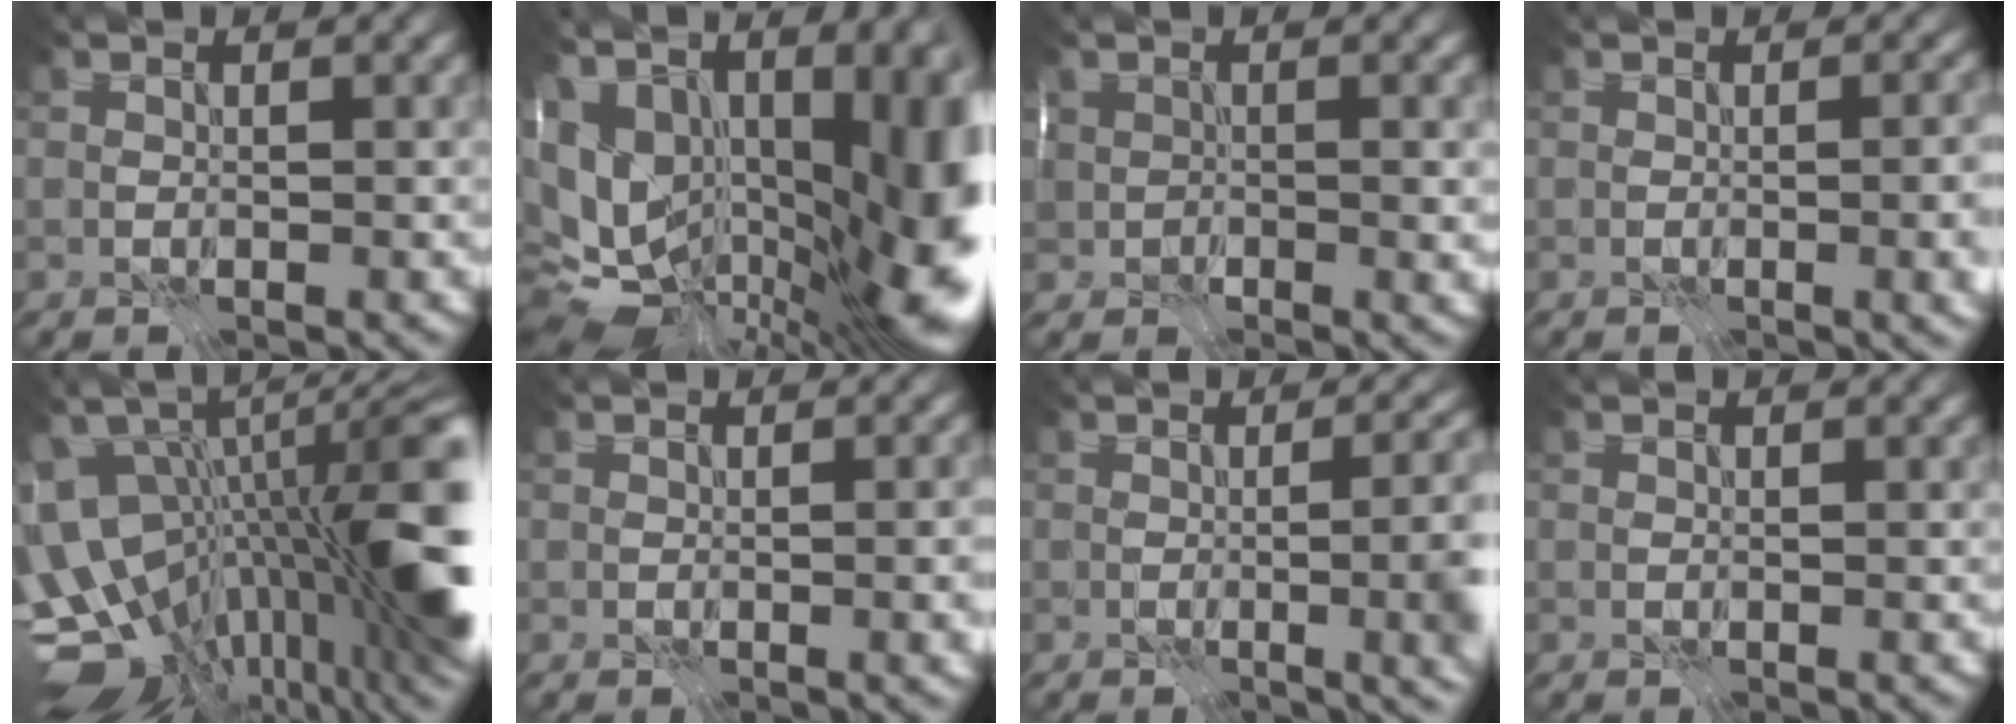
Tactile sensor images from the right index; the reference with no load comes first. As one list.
[{"total": 20.2, "force": [2.1, 10.3, 17.2], "torque": [-0.225, 0.003, 0.077]}, {"total": 2.3, "force": [0.5, 1.5, 1.6], "torque": [-0.028, -0.011, 0.010]}, {"total": 5.5, "force": [-0.5, 2.1, 5.0], "torque": [-0.039, 0.000, 0.003]}, {"total": 18.0, "force": [-1.1, 8.6, 15.7], "torque": [-0.252, -0.018, -0.002]}, {"total": 3.1, "force": [-0.3, 0.9, 3.0], "torque": [-0.035, -0.002, 0.001]}, {"total": 9.5, "force": [-0.1, 4.0, 8.6], "torque": [-0.072, -0.007, 0.005]}, {"total": 0.0}]